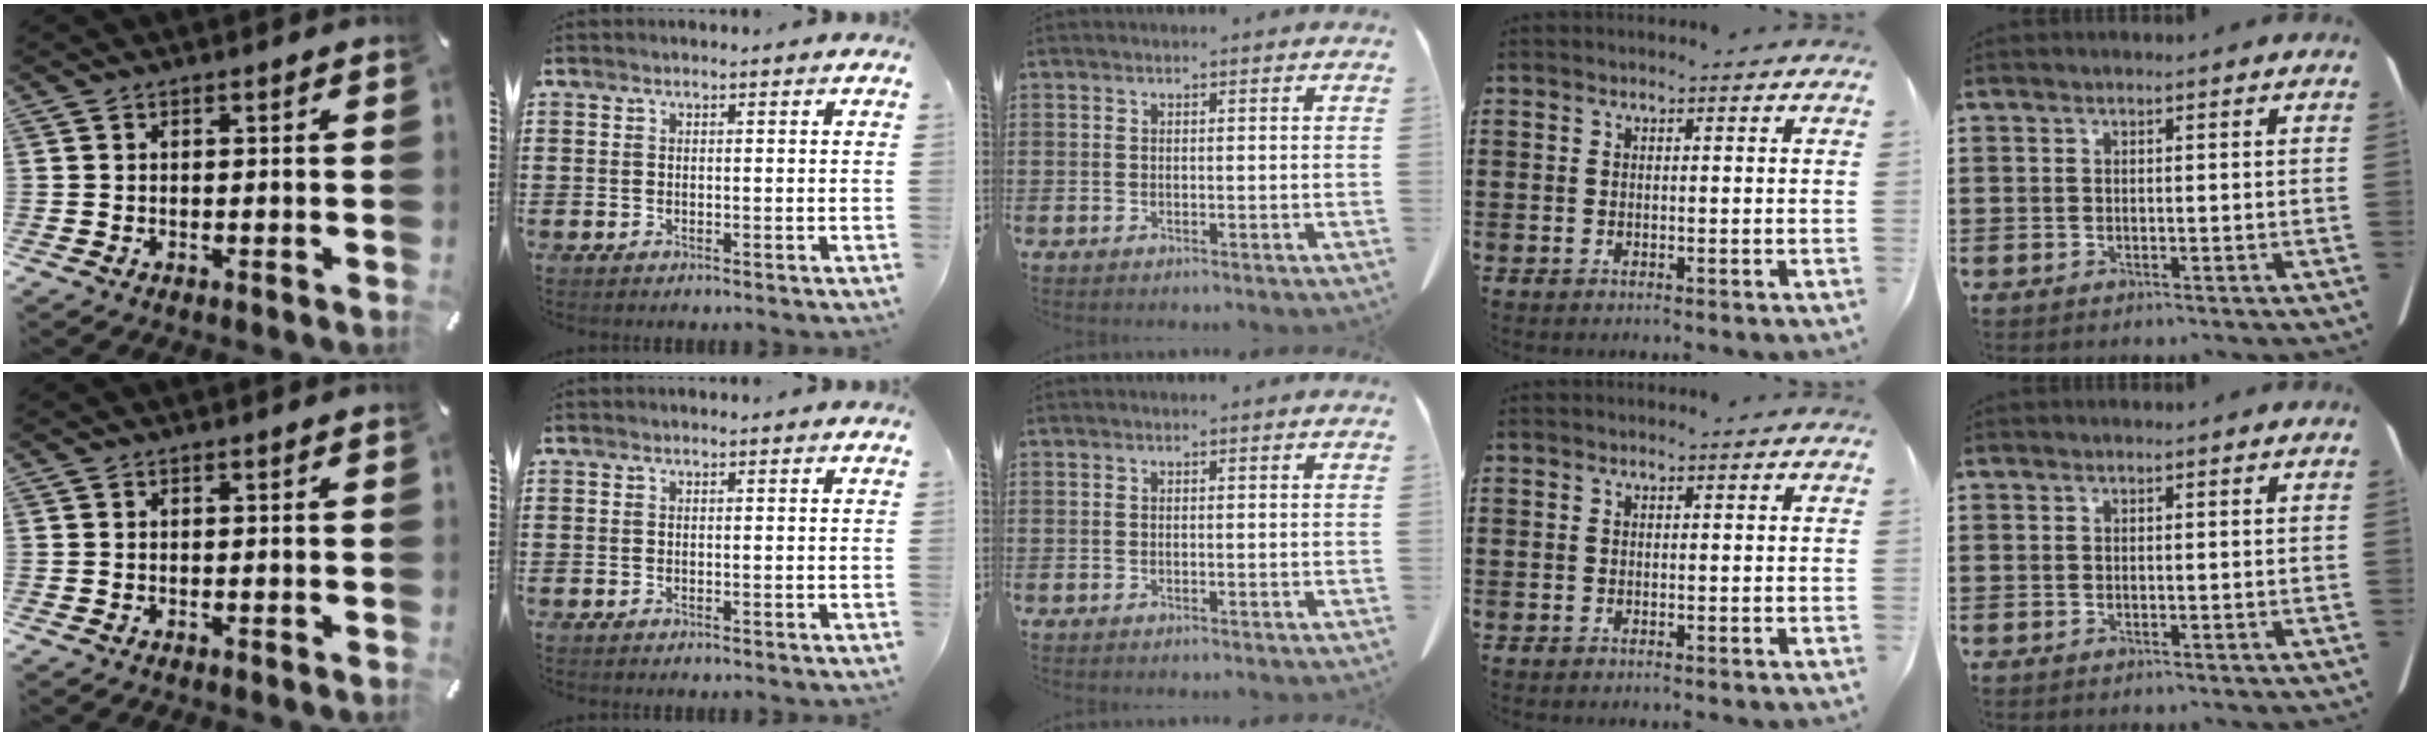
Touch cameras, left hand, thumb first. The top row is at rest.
{}